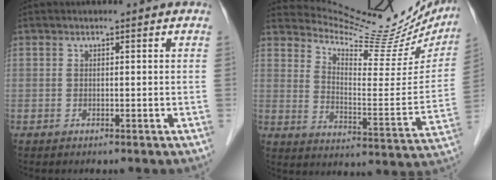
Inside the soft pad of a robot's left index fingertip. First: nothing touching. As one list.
[{"total": 21.5, "force": [19.9, 4.5, 6.8], "torque": [-0.095, -0.058, 0.261]}]